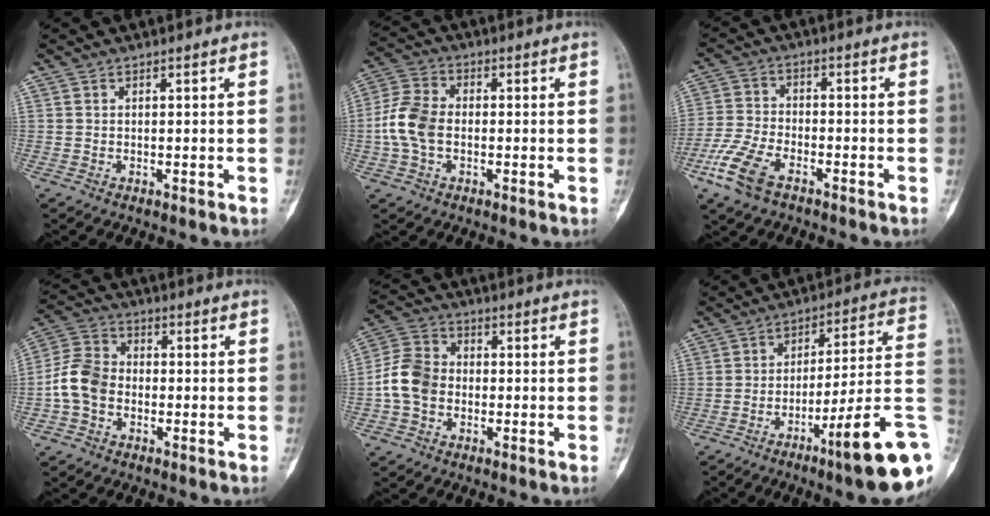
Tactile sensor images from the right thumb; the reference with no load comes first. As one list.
[{"total": 8.9, "force": [-1.1, 5.9, 6.5], "torque": [-0.140, 0.021, -0.030]}, {"total": 9.6, "force": [-5.5, 4.6, 6.3], "torque": [-0.144, 0.014, -0.112]}, {"total": 8.5, "force": [-1.9, 6.5, 5.2], "torque": [-0.097, 0.028, -0.050]}, {"total": 8.6, "force": [-1.4, 6.7, 5.1], "torque": [-0.092, 0.026, -0.040]}, {"total": 19.1, "force": [-7.8, 2.4, 17.2], "torque": [-0.196, 0.048, -0.113]}]